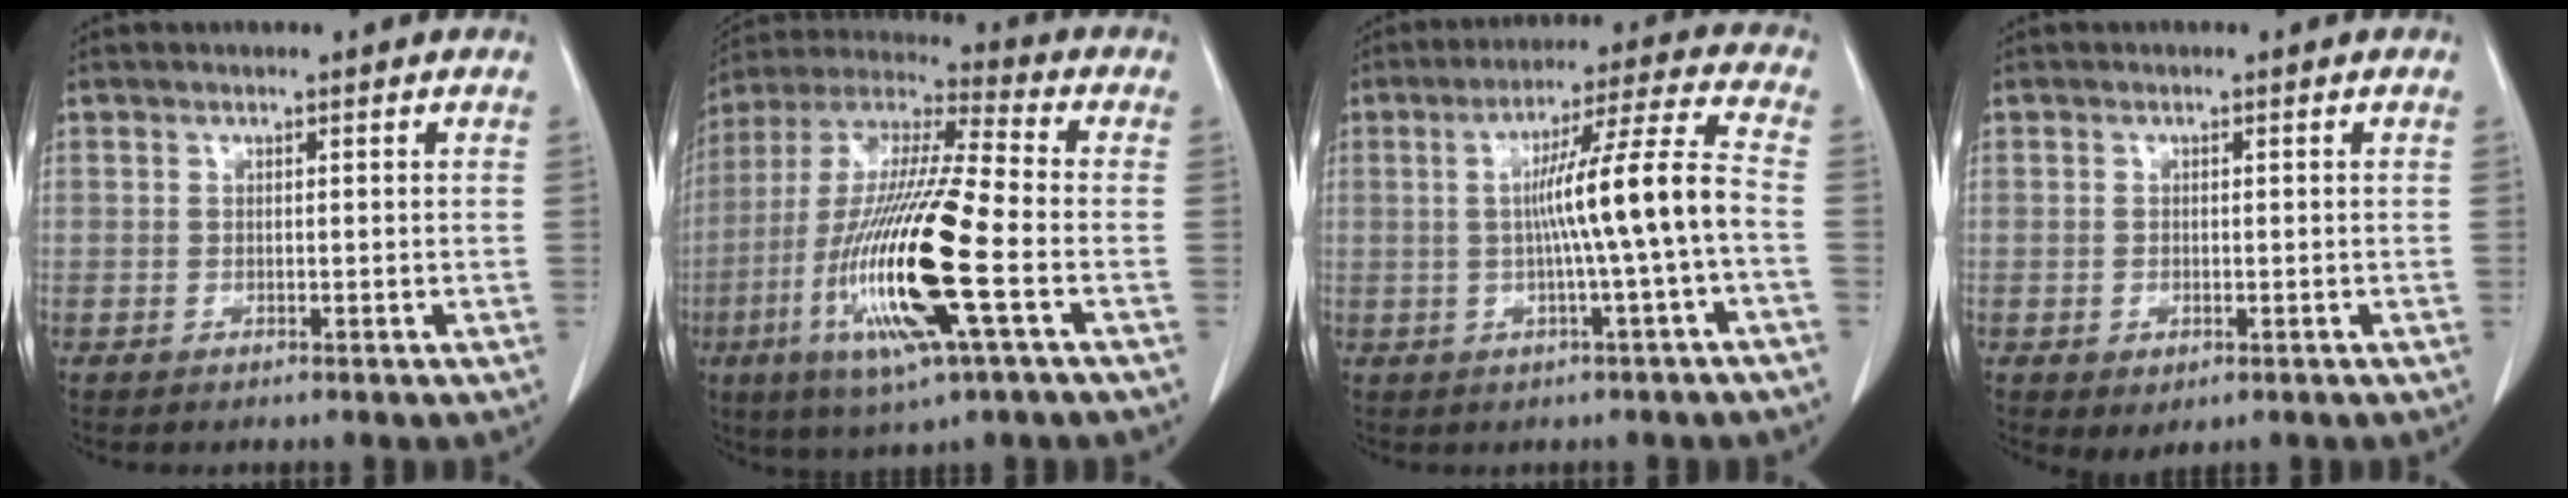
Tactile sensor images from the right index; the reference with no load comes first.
{"total": 20.5, "force": [-5.9, 1.5, 19.6], "torque": [-0.419, -0.026, -0.115]}
{"total": 10.7, "force": [-1.2, -1.4, 10.5], "torque": [-0.175, 0.017, -0.016]}
{"total": 1.9, "force": [-0.6, 1.1, 1.4], "torque": [-0.025, -0.004, -0.001]}